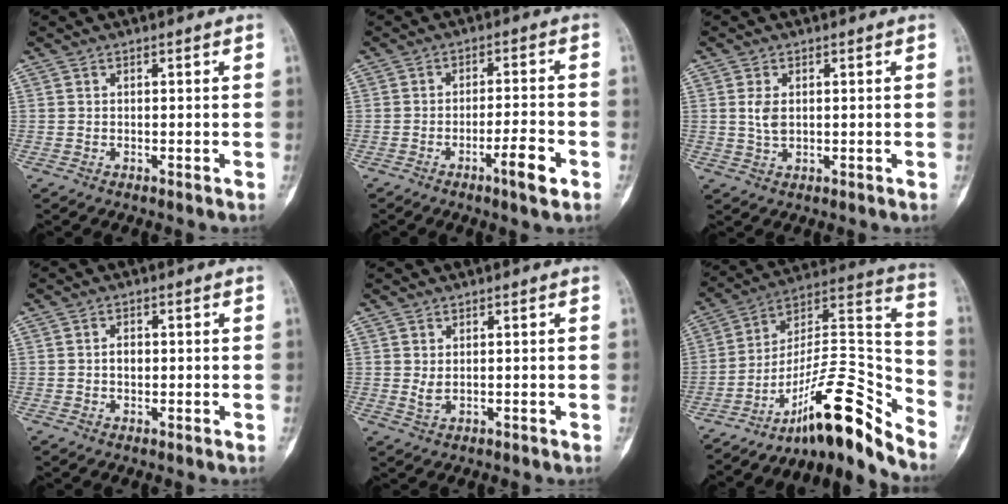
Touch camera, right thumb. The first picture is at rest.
{"total": 6.1, "force": [-3.1, 0.9, 5.2], "torque": [-0.085, 0.017, -0.047]}
{"total": 3.1, "force": [0.5, 1.7, 2.5], "torque": [-0.048, -0.004, 0.012]}
{"total": 1.9, "force": [0.0, 1.3, 1.4], "torque": [-0.017, 0.003, -0.002]}
{"total": 1.7, "force": [0.3, 0.9, 1.4], "torque": [-0.027, -0.004, 0.011]}
{"total": 19.3, "force": [-14.5, 3.8, 12.1], "torque": [-0.160, 0.146, -0.240]}